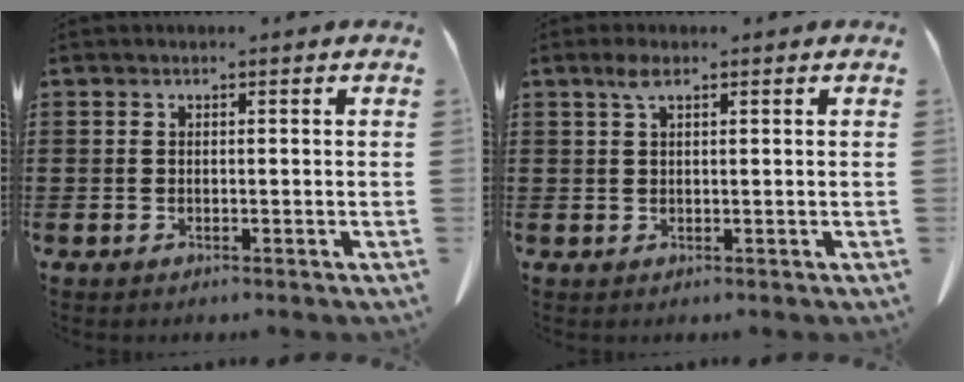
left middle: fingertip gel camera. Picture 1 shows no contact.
{"total": 2.4, "force": [1.2, 0.7, 2.0], "torque": [-0.043, 0.006, 0.019]}